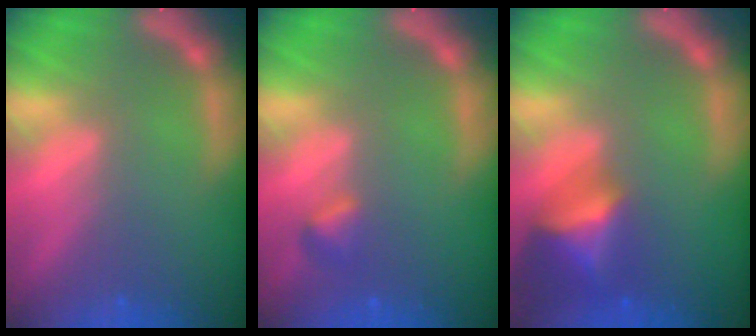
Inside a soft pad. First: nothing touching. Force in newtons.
{"total": 1.4}
{"total": 5.5}